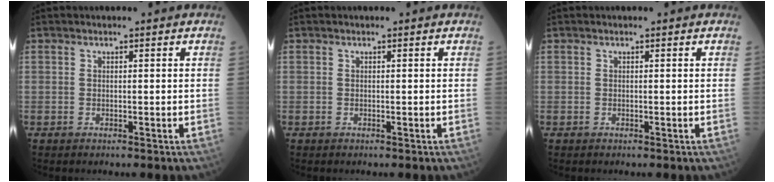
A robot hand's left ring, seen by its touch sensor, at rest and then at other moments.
{"total": 0.0}
{"total": 0.0}